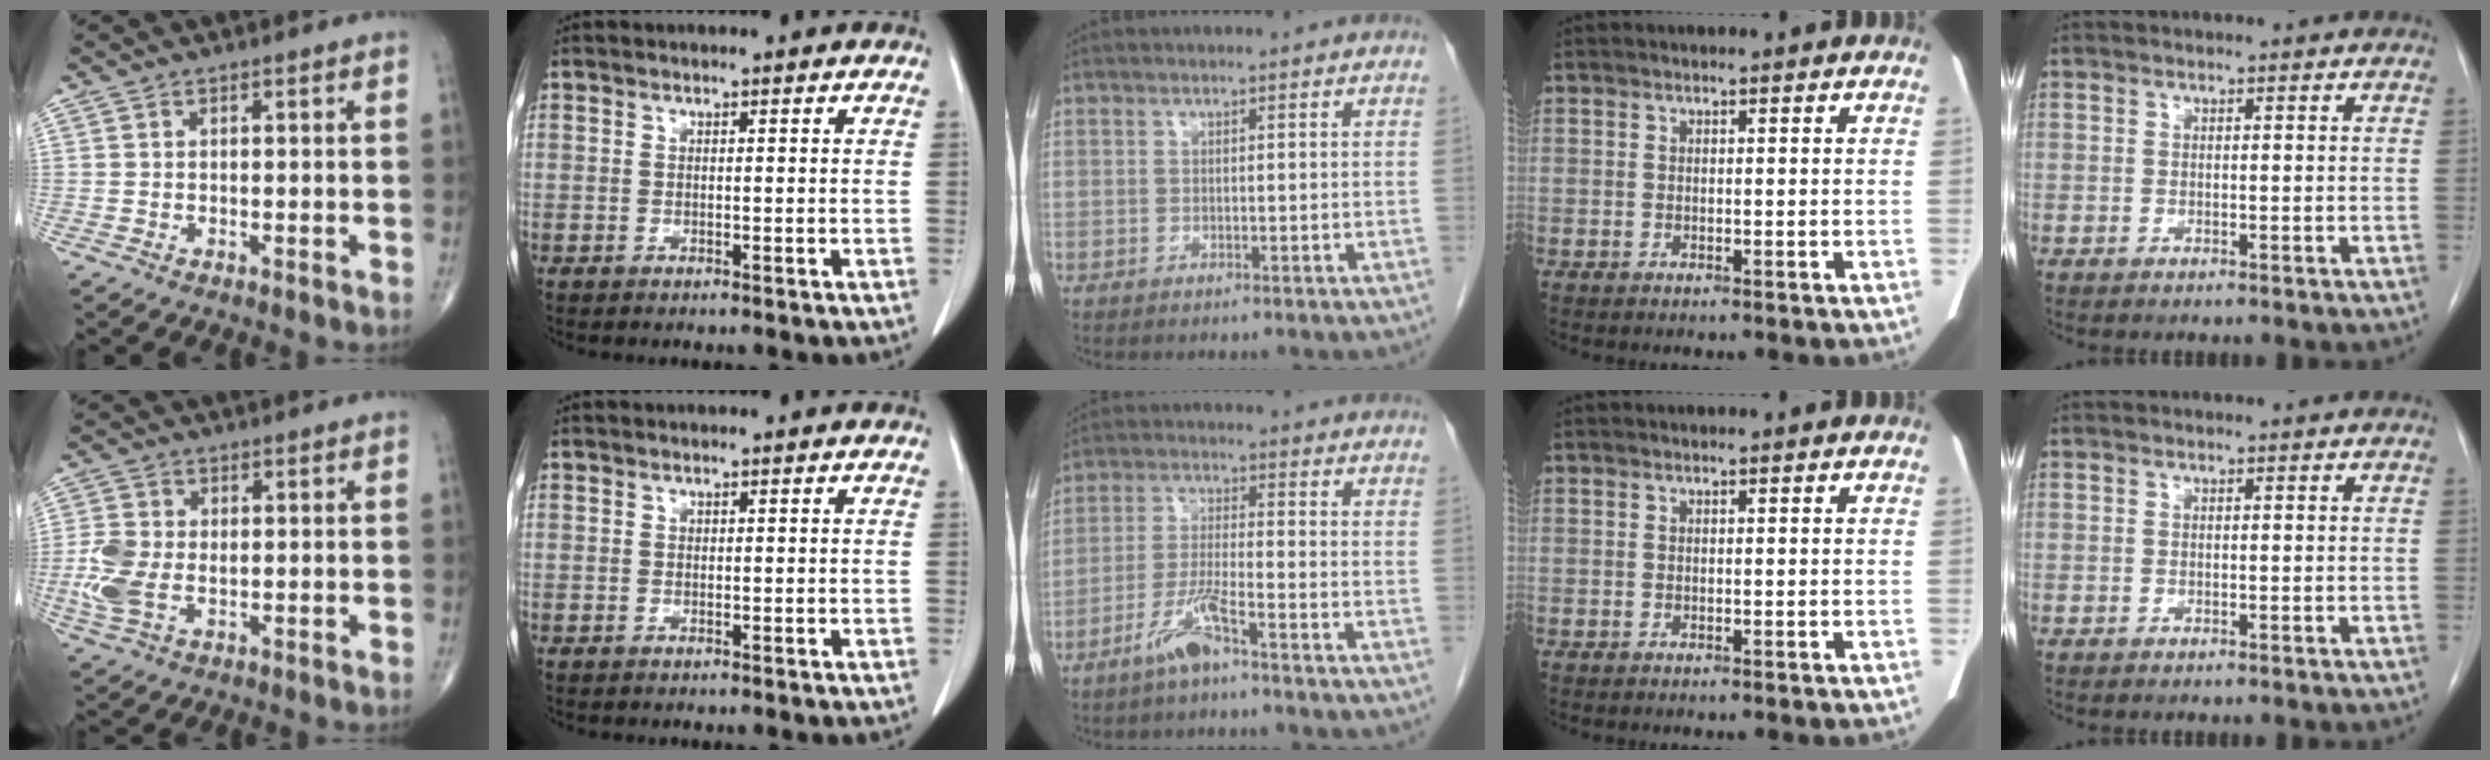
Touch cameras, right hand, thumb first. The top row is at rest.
{"thumb": {"total": 7.4, "force": [-0.6, 4.8, 5.7], "torque": [-0.139, 0.002, -0.011]}, "middle": {"total": 5.7, "force": [-4.0, -0.1, 4.0], "torque": [-0.087, -0.005, -0.083]}}